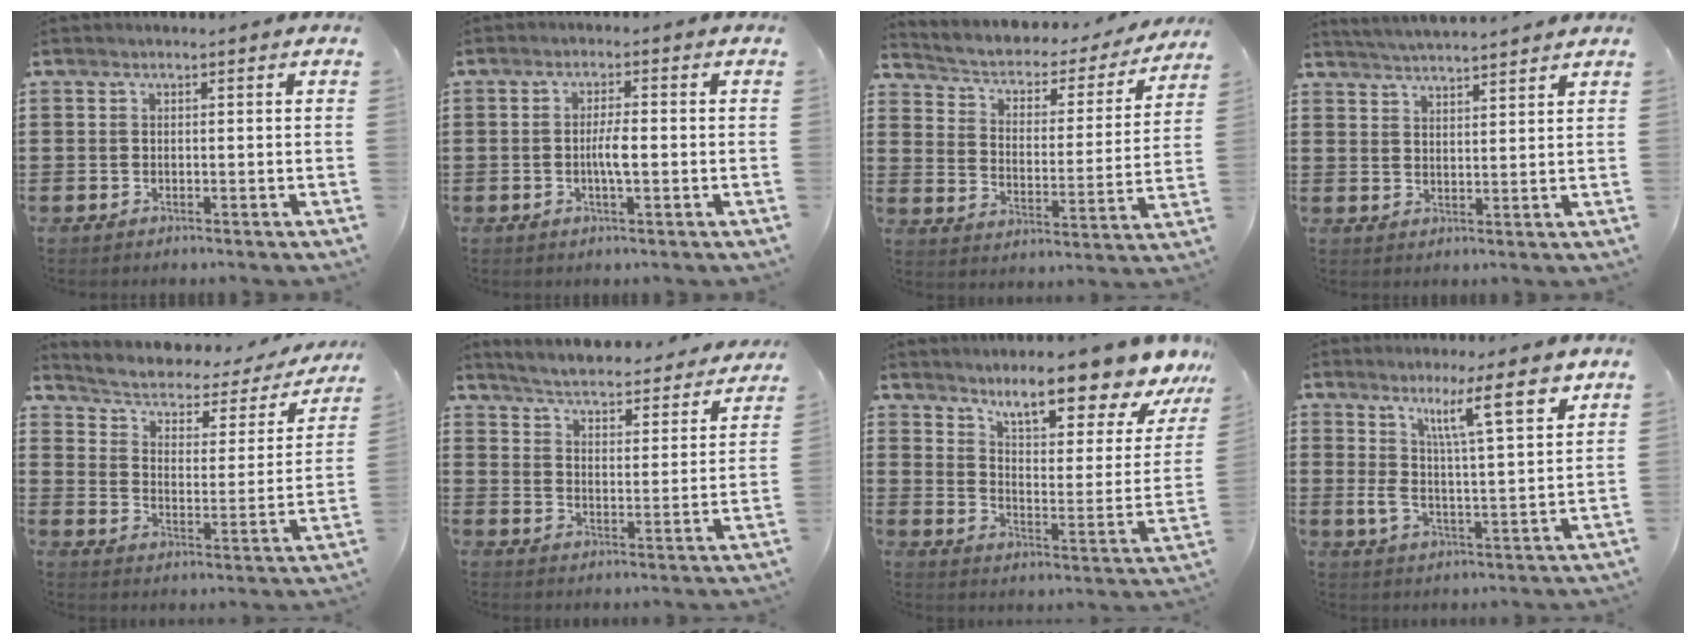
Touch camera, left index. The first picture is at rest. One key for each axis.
{"total": 3.4, "fx": -0.6, "fy": 0.6, "fz": 3.3, "tx": -0.066, "ty": -0.002, "tz": -0.014}
{"total": 2.4, "fx": 1.6, "fy": 1.6, "fz": 0.9, "tx": -0.035, "ty": -0.019, "tz": 0.015}
{"total": 3.4, "fx": 3.3, "fy": -0.7, "fz": 0.2, "tx": -0.014, "ty": -0.015, "tz": 0.060}
{"total": 2.9, "fx": 1.6, "fy": 1.8, "fz": 1.6, "tx": -0.047, "ty": -0.018, "tz": 0.014}
{"total": 4.1, "fx": 4.0, "fy": -0.4, "fz": 0.8, "tx": -0.038, "ty": -0.038, "tz": 0.059}
{"total": 11.7, "fx": 10.0, "fy": 0.8, "fz": 6.0, "tx": -0.109, "ty": -0.073, "tz": 0.164}
{"total": 9.9, "fx": 5.9, "fy": 1.2, "fz": 7.8, "tx": -0.133, "ty": -0.031, "tz": 0.092}